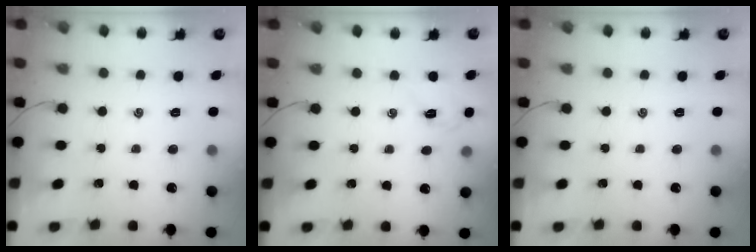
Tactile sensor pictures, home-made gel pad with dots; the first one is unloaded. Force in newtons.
{"total": 3.6, "press": 3.5, "slide": 1.0}
{"total": 0.0}